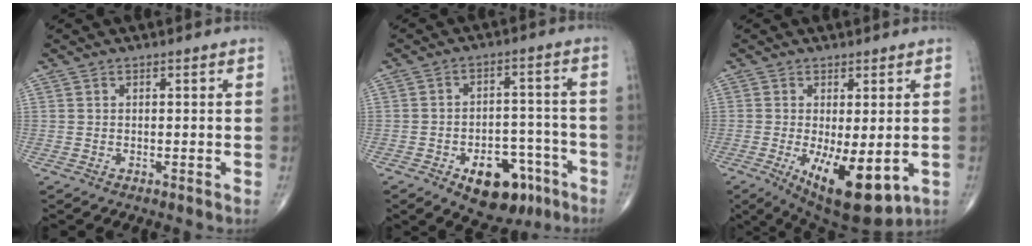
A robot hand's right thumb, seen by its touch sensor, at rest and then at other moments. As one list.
[{"total": 13.1, "force": [-6.8, 7.6, 8.1], "torque": [-0.075, 0.048, -0.090]}, {"total": 12.8, "force": [-3.3, 4.9, 11.3], "torque": [-0.167, -0.024, -0.032]}]